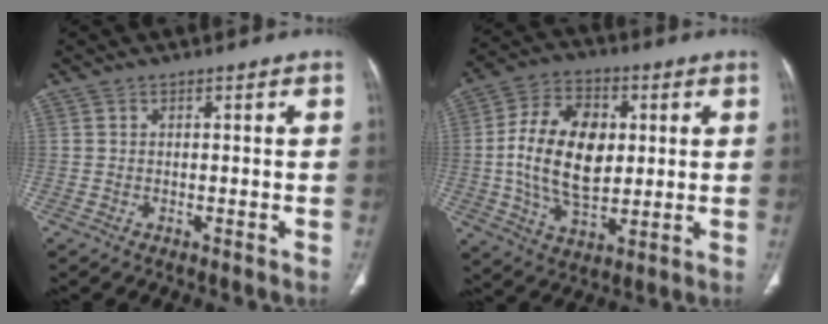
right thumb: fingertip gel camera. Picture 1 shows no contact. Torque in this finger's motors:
{"motor_torque": [2.06, 2.23, 1.09, -0.83, 0.30]}